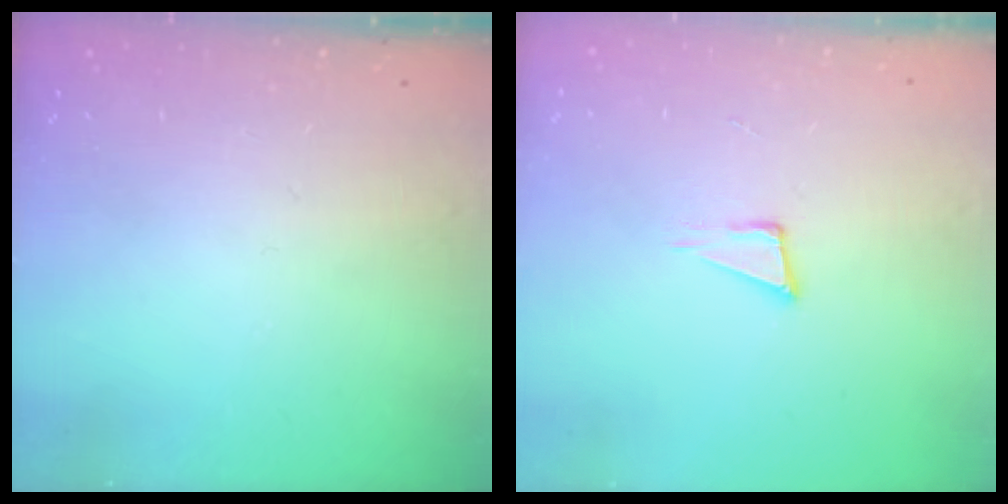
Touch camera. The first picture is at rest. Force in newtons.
{"total": 4.6, "press": 3.4, "slide": 3.2}